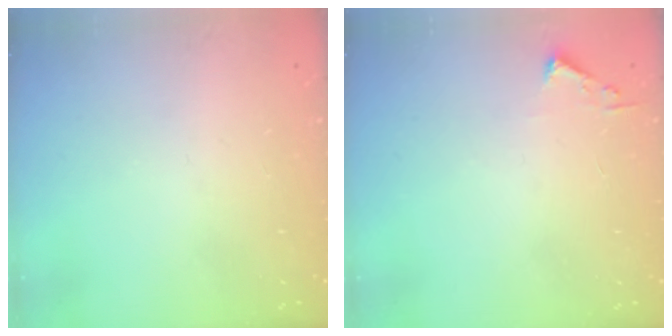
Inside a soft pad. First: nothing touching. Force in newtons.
{"total": 2.4, "press": 2.4, "slide": 0.3}